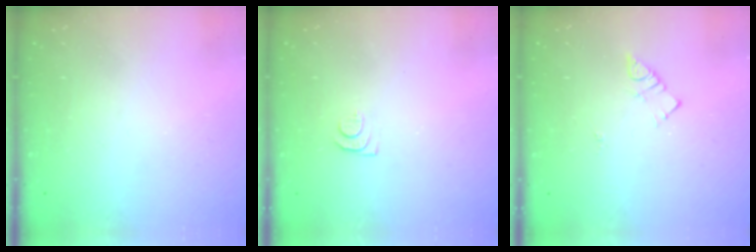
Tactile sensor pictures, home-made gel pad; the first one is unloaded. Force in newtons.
{"total": 4.4, "press": 4.4, "slide": 0.6}
{"total": 3.9, "press": 3.8, "slide": 0.5}